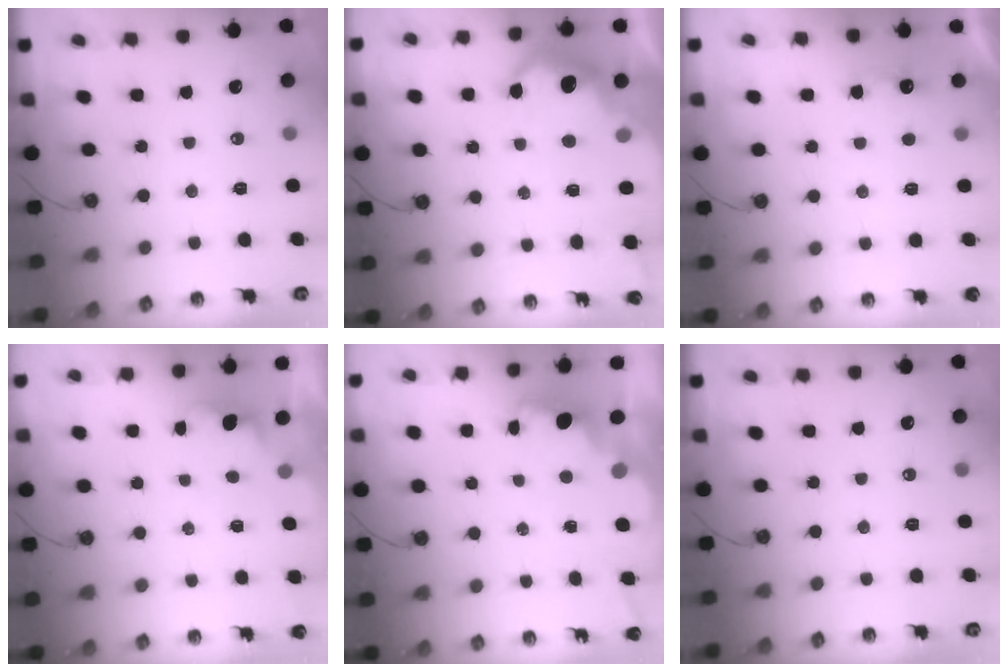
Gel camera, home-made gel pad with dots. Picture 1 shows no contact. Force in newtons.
{"total": 9.7, "press": 9.7, "slide": 0.9}
{"total": 2.1, "press": 1.9, "slide": 0.9}
{"total": 0.7, "press": 0.2, "slide": 0.7}
{"total": 3.5, "press": 3.4, "slide": 0.8}
{"total": 0.0}